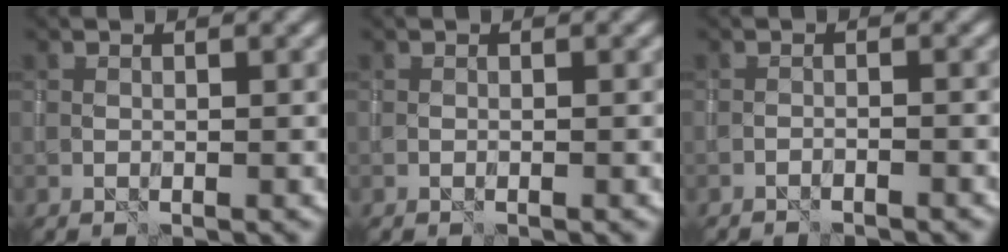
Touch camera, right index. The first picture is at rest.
{"total": 0.0}
{"total": 1.3, "force": [-1.2, 0.0, 0.4], "torque": [-0.011, 0.006, -0.024]}